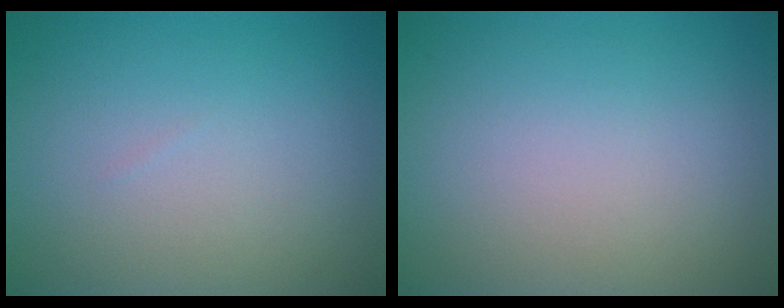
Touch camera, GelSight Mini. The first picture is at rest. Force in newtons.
{"total": 0.0}